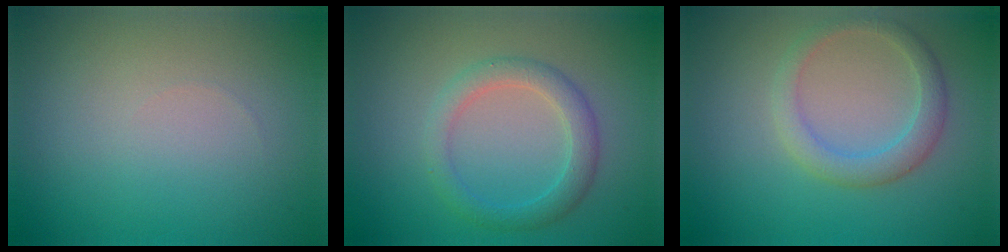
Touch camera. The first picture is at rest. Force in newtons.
{"total": 2.8, "press": 2.8, "slide": 0.1}
{"total": 2.7, "press": 2.7, "slide": 0.0}